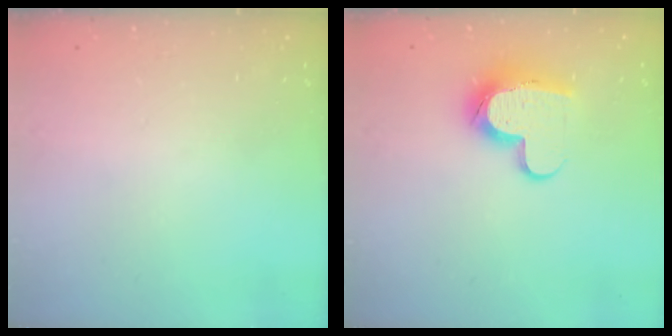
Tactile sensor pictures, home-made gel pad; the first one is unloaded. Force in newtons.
{"total": 11.7, "press": 11.7, "slide": 1.0}